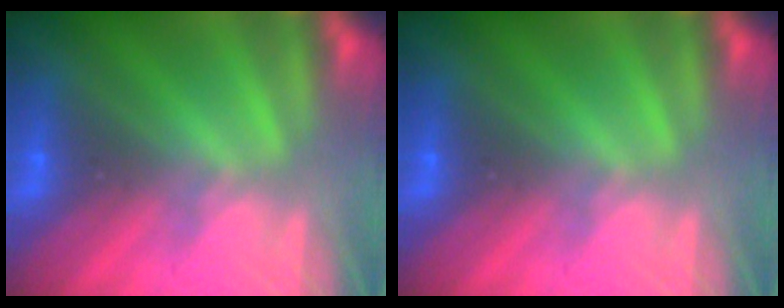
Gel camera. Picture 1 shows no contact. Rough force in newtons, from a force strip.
{"total": 0.0}